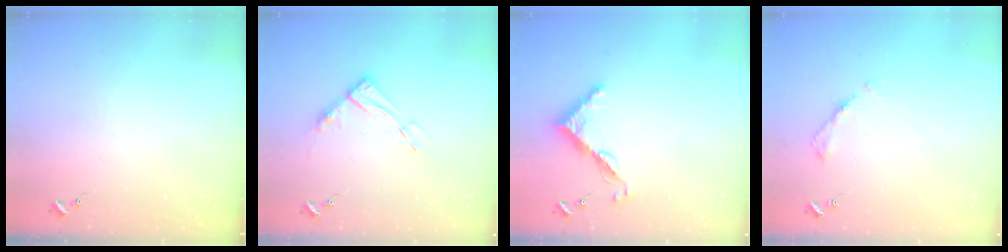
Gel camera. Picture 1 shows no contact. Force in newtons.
{"total": 9.6, "press": 9.5, "slide": 1.1}
{"total": 7.6, "press": 7.5, "slide": 0.6}
{"total": 5.3, "press": 5.3, "slide": 0.5}